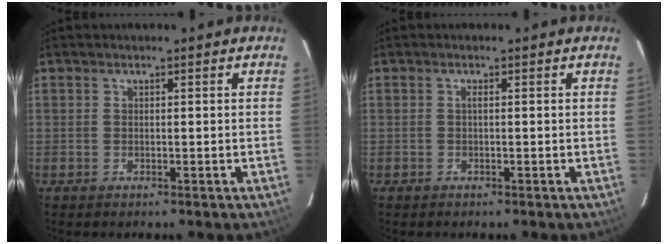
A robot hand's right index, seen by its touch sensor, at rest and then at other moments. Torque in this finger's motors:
{"motor_torque": [0.19, -0.08, 0.08, 0.02]}